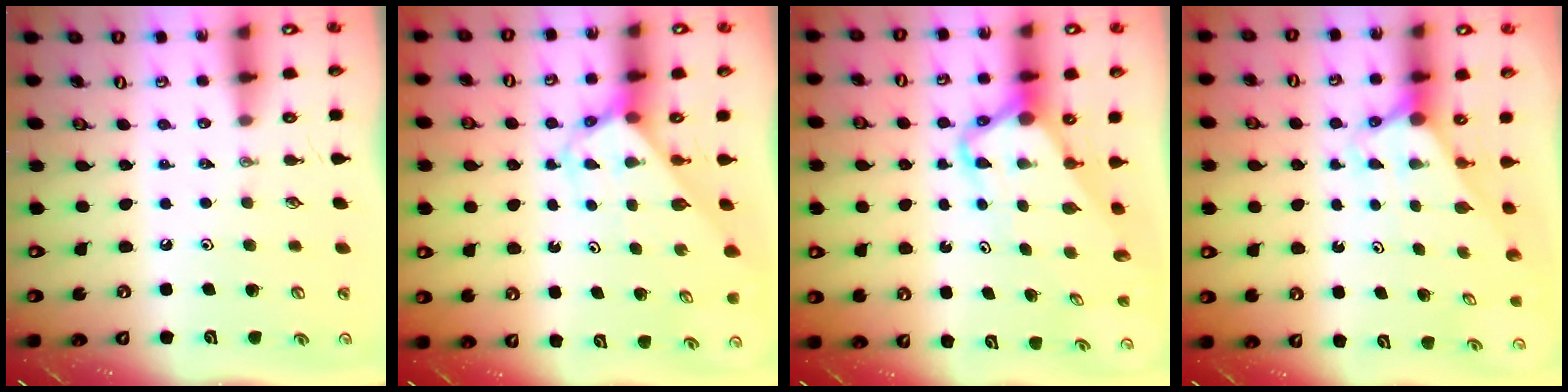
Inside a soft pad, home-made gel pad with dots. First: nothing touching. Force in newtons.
{"total": 3.3, "press": 3.3, "slide": 0.1}
{"total": 5.6, "press": 5.5, "slide": 0.6}
{"total": 3.0, "press": 3.0, "slide": 0.0}